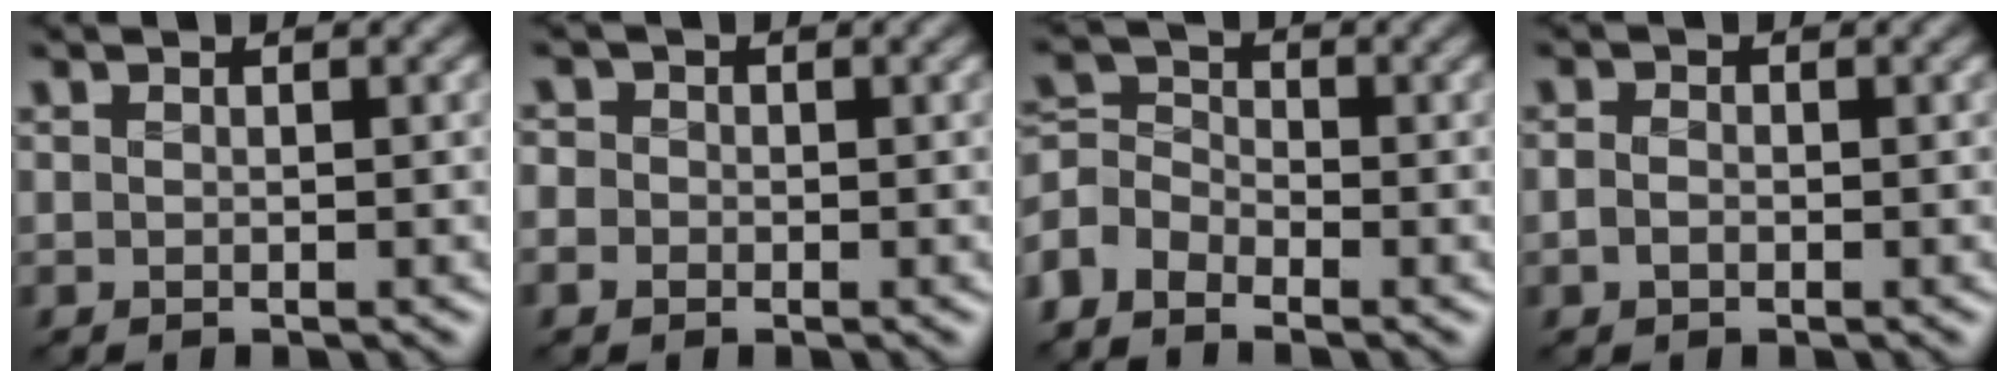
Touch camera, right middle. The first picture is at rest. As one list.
[{"total": 1.9, "force": [-0.2, 1.8, 0.7], "torque": [0.000, 0.007, -0.014]}, {"total": 4.0, "force": [-2.8, 2.2, 1.7], "torque": [-0.037, 0.004, -0.071]}, {"total": 1.2, "force": [-0.3, 0.8, 0.7], "torque": [-0.016, 0.000, -0.009]}]